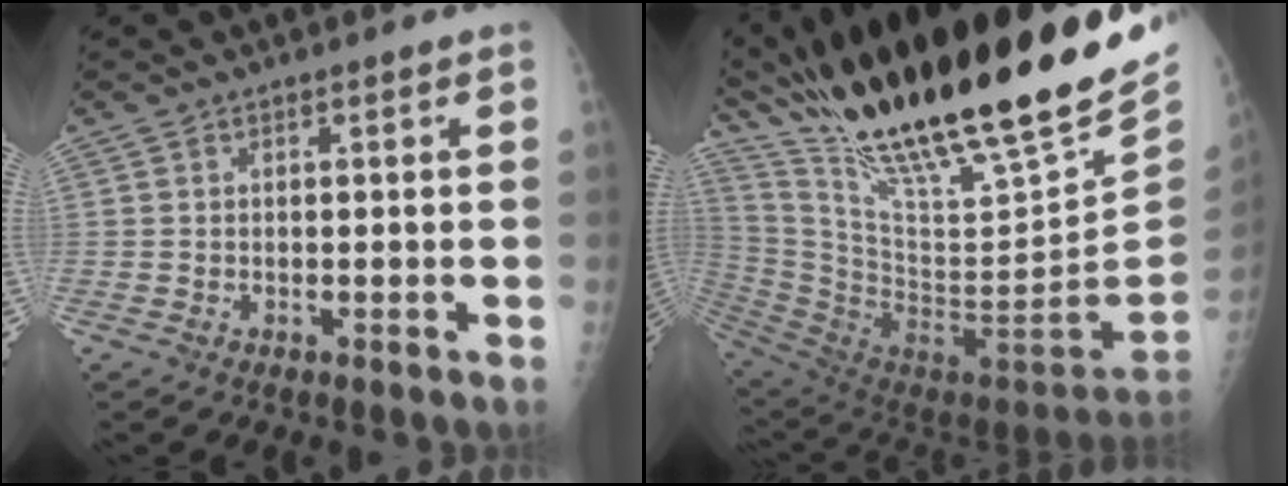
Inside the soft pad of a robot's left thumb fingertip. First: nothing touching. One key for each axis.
{"total": 34.8, "fx": 27.0, "fy": 5.7, "fz": 21.3, "tx": -0.338, "ty": -0.119, "tz": 0.450}